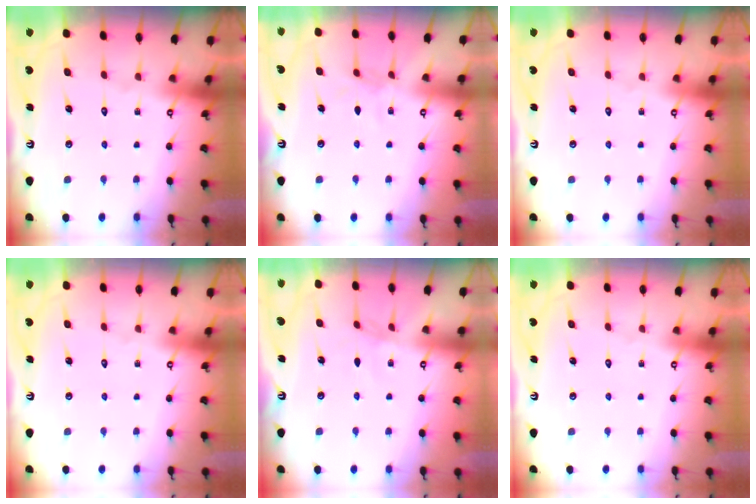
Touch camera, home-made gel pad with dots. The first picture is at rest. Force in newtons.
{"total": 3.8, "press": 3.7, "slide": 0.5}
{"total": 0.0}
{"total": 0.0}
{"total": 2.2, "press": 2.1, "slide": 0.4}
{"total": 0.0}